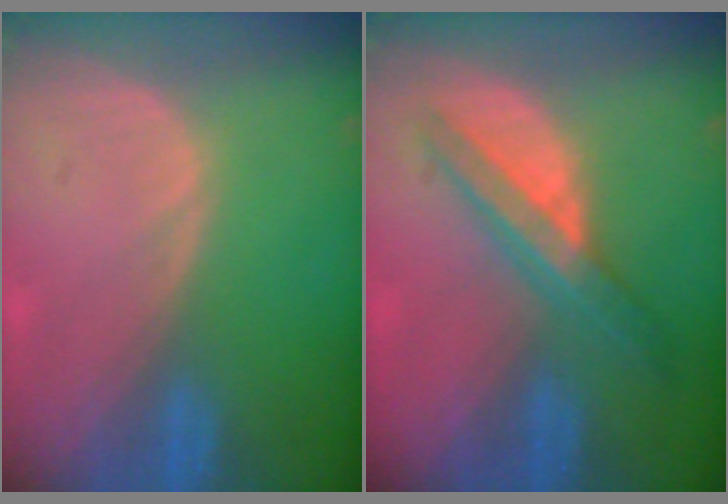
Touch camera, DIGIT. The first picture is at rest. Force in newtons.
{"total": 7.1, "press": 6.0, "slide": 3.7}